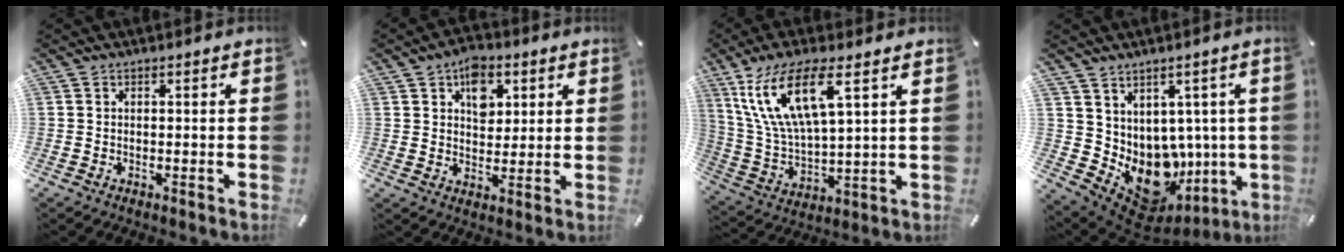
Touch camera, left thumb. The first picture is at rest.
{"total": 7.6, "force": [3.5, 5.4, 4.0], "torque": [-0.037, -0.012, 0.054]}
{"total": 15.5, "force": [8.2, 5.2, 12.1], "torque": [-0.278, -0.016, 0.140]}
{"total": 11.7, "force": [-1.5, 9.9, 6.1], "torque": [-0.107, -0.038, -0.005]}